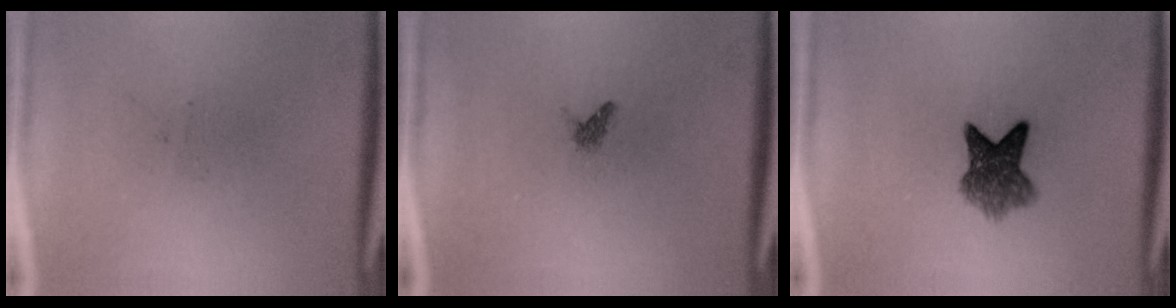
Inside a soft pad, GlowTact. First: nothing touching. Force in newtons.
{"total": 0.7}
{"total": 5.9}